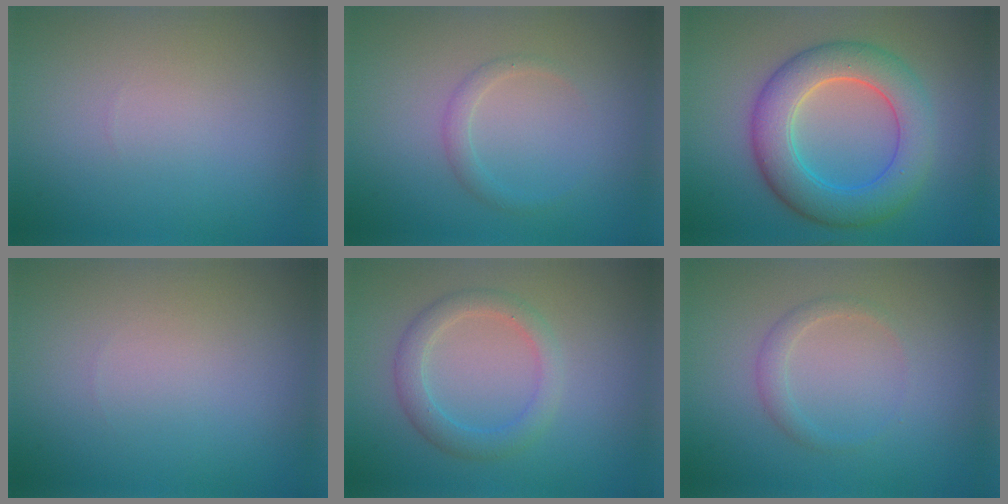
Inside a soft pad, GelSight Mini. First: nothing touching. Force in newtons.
{"total": 1.2, "press": 1.2, "slide": 0.1}
{"total": 6.9, "press": 6.8, "slide": 0.6}
{"total": 0.0}
{"total": 2.7, "press": 2.7, "slide": 0.0}
{"total": 1.4, "press": 1.4, "slide": 0.1}